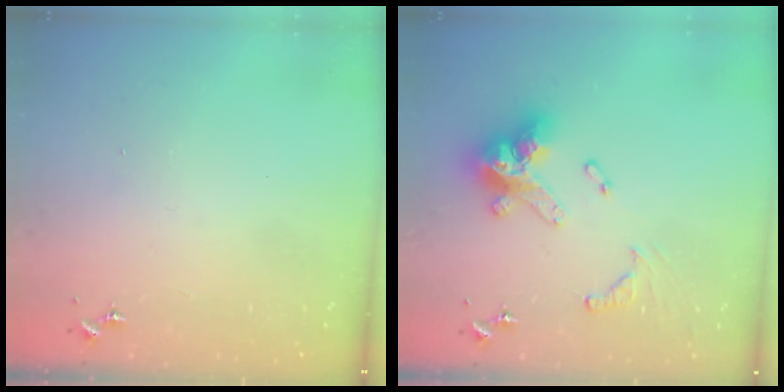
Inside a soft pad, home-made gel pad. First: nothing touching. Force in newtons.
{"total": 17.9, "press": 17.8, "slide": 1.9}